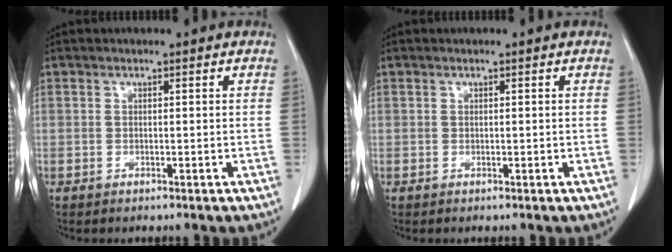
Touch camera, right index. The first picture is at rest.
{"total": 0.0}